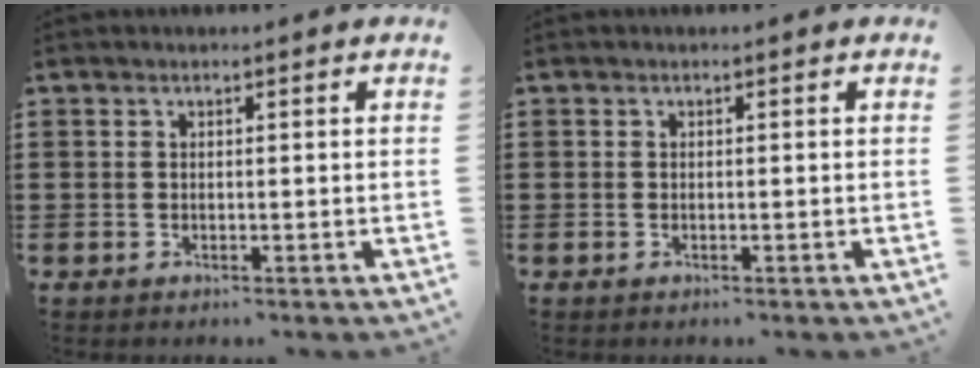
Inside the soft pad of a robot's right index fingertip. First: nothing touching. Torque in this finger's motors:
{"motor_torque": [0.00, 1.00, -0.02, -0.01]}